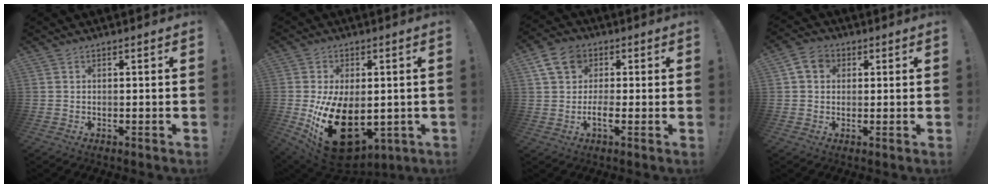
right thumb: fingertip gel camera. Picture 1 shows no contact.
{"total": 21.3, "force": [-4.6, 13.0, 16.2], "torque": [-0.279, 0.012, -0.056]}
{"total": 9.3, "force": [1.0, 6.9, 6.2], "torque": [-0.109, -0.001, 0.021]}
{"total": 6.1, "force": [1.9, 4.9, 3.1], "torque": [-0.051, 0.005, 0.038]}